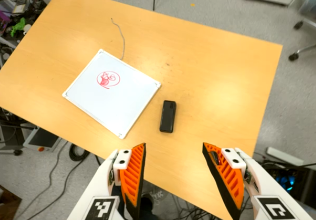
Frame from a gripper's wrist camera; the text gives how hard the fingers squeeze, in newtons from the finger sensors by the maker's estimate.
{"total": 0.0}